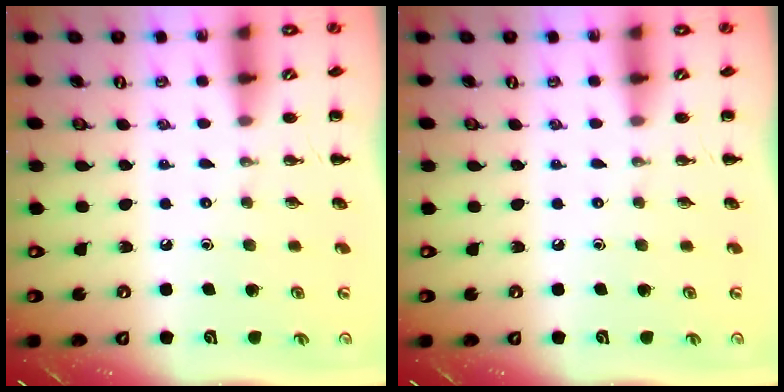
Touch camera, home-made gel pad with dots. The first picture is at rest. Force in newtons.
{"total": 0.0}